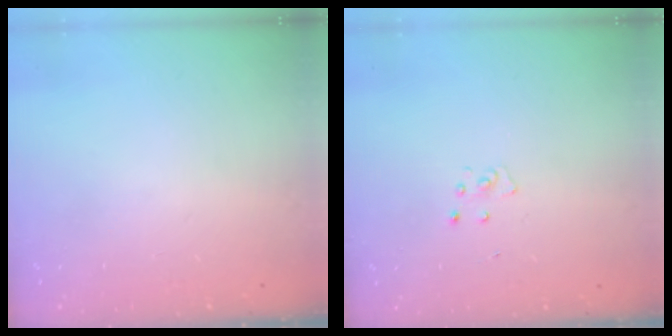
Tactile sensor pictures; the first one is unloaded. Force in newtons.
{"total": 2.7, "press": 2.7, "slide": 0.3}